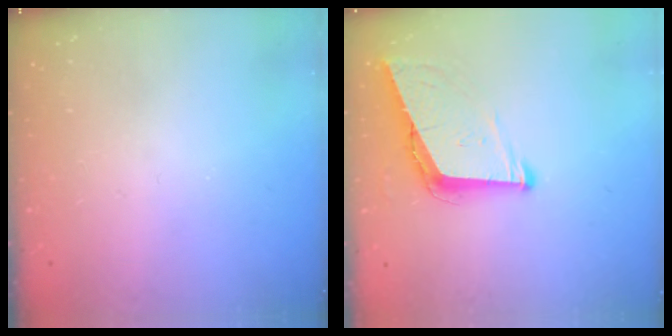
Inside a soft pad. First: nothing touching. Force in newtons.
{"total": 9.0, "press": 8.6, "slide": 2.6}